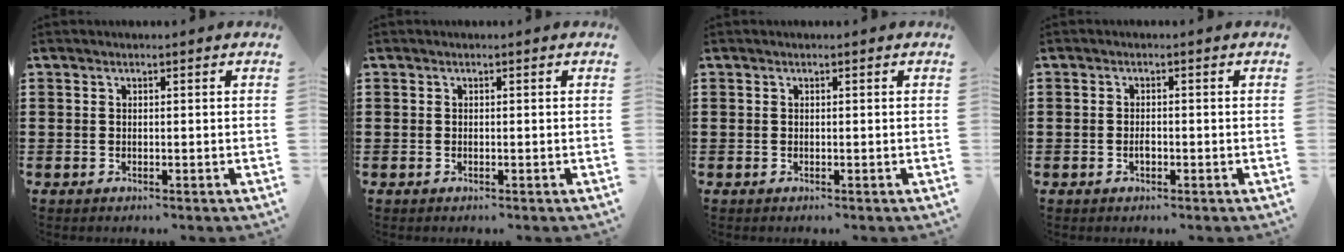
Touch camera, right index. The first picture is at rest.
{"total": 0.0}
{"total": 0.0}
{"total": 1.4, "force": [-0.5, 0.6, 1.2], "torque": [-0.023, -0.002, -0.009]}